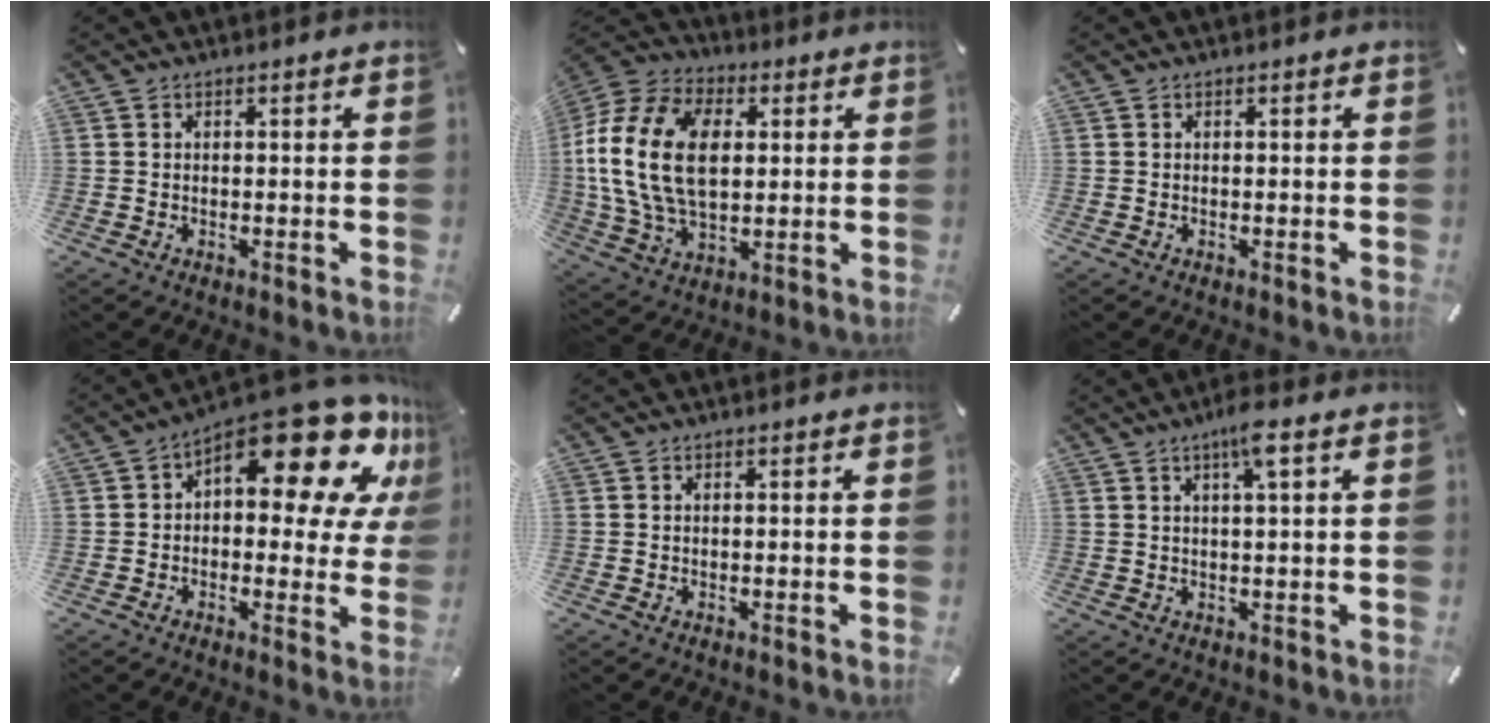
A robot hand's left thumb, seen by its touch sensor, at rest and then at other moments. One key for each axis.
{"total": 19.8, "fx": 2.0, "fy": 13.3, "fz": 14.4, "tx": -0.321, "ty": 0.009, "tz": 0.032}
{"total": 0.0}
{"total": 19.4, "fx": 10.7, "fy": 8.0, "fz": 14.0, "tx": -0.196, "ty": -0.085, "tz": 0.178}
{"total": 0.0}
{"total": 5.2, "fx": 2.6, "fy": 0.5, "fz": 4.5, "tx": -0.084, "ty": -0.001, "tz": 0.040}